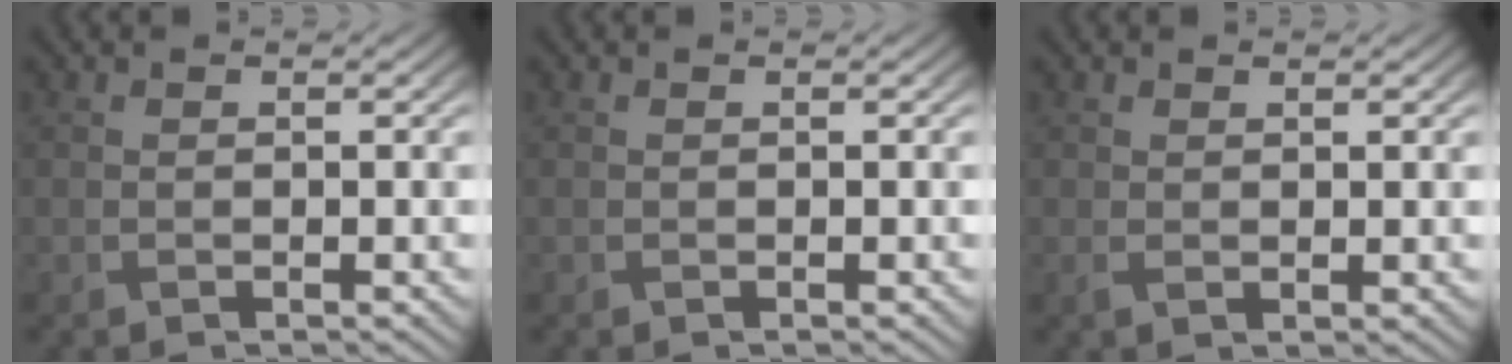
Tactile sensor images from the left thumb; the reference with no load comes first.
{"total": 0.0}
{"total": 1.0, "force": [0.4, 0.4, 0.9], "torque": [-0.022, 0.000, 0.010]}